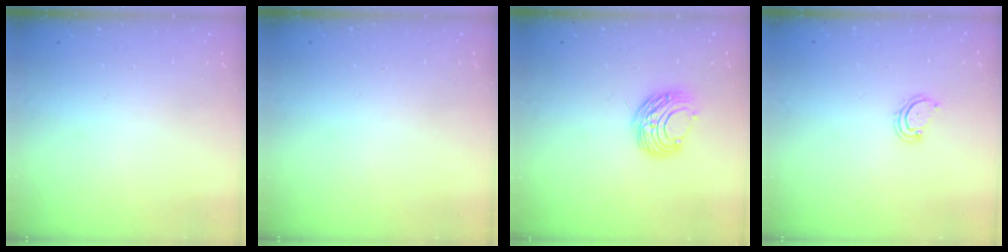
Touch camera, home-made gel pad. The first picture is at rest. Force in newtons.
{"total": 0.0}
{"total": 8.7, "press": 8.7, "slide": 0.6}
{"total": 3.8, "press": 3.8, "slide": 0.4}